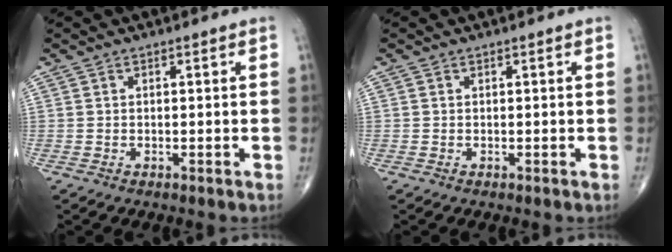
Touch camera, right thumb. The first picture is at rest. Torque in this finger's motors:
{"motor_torque": [-0.21, 0.06, -0.15, -0.06, 0.02]}